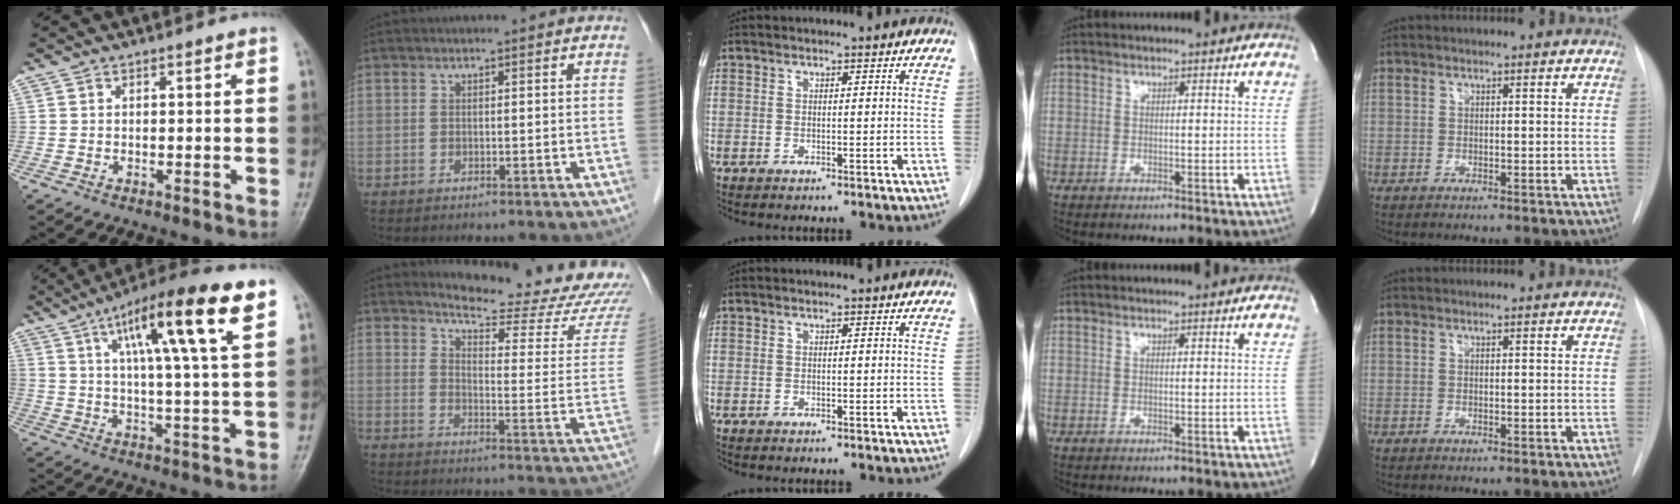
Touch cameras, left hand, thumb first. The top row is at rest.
{"thumb": {"total": 18.0, "force": [8.4, 2.5, 15.8], "torque": [-0.247, -0.013, 0.128]}, "index": {"total": 19.8, "force": [19.2, 1.3, 4.9], "torque": [-0.065, -0.119, 0.223]}}